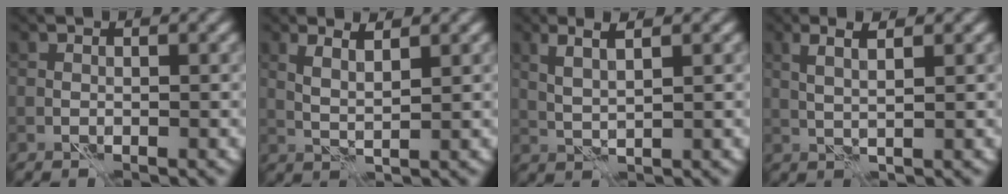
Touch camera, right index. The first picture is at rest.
{"total": 2.4, "force": [1.4, 0.5, 1.9], "torque": [-0.040, -0.003, 0.028]}
{"total": 2.6, "force": [1.3, 0.4, 2.2], "torque": [-0.049, 0.000, 0.029]}
{"total": 2.6, "force": [1.1, 0.4, 2.3], "torque": [-0.039, 0.002, 0.021]}